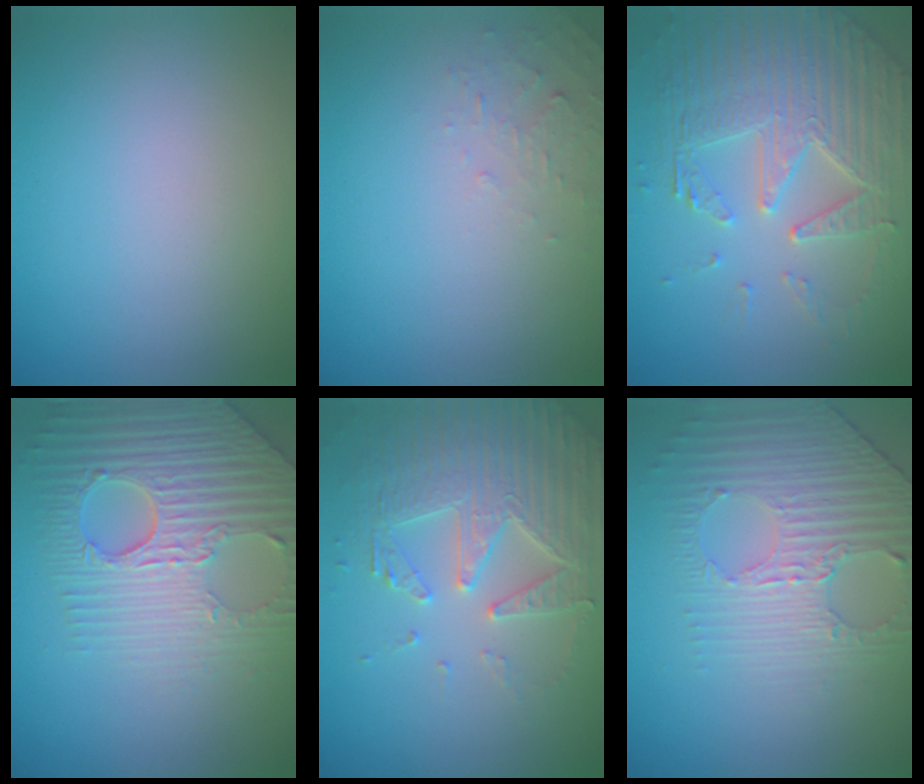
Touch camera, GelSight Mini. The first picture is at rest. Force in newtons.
{"total": 1.4, "press": 1.4, "slide": 0.2}
{"total": 6.5, "press": 5.1, "slide": 4.1}
{"total": 6.1, "press": 5.2, "slide": 3.3}
{"total": 4.7, "press": 4.5, "slide": 1.2}
{"total": 4.0, "press": 3.5, "slide": 1.9}